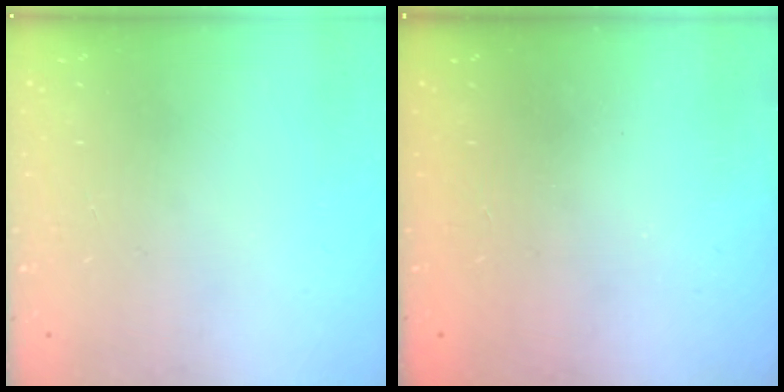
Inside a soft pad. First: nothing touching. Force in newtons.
{"total": 2.3, "press": 2.1, "slide": 0.7}